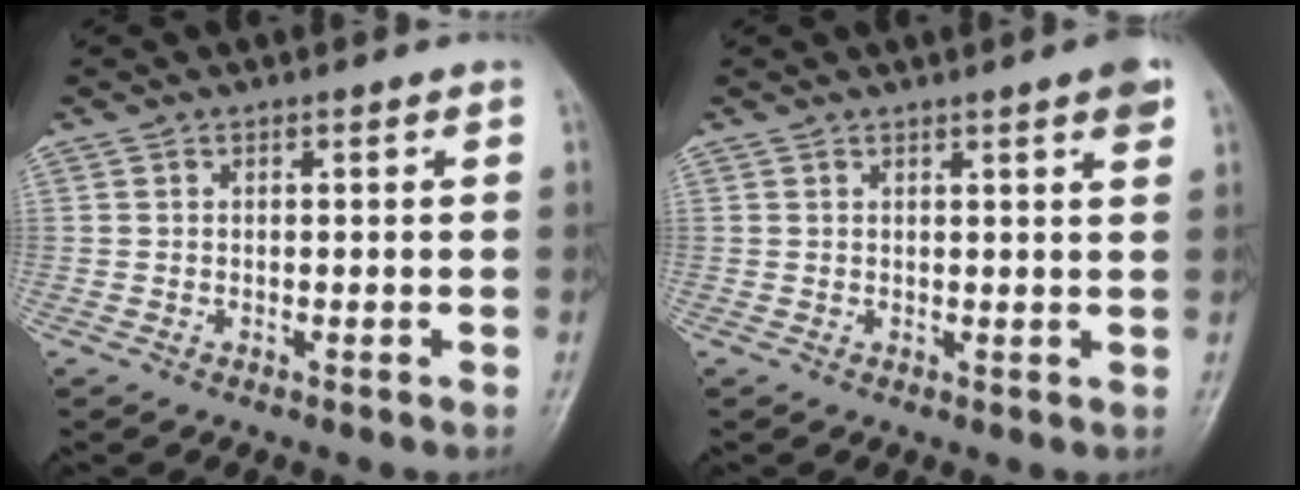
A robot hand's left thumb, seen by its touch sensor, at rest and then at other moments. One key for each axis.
{"total": 3.4, "fx": 2.0, "fy": 0.3, "fz": 2.7, "tx": -0.031, "ty": -0.006, "tz": 0.022}